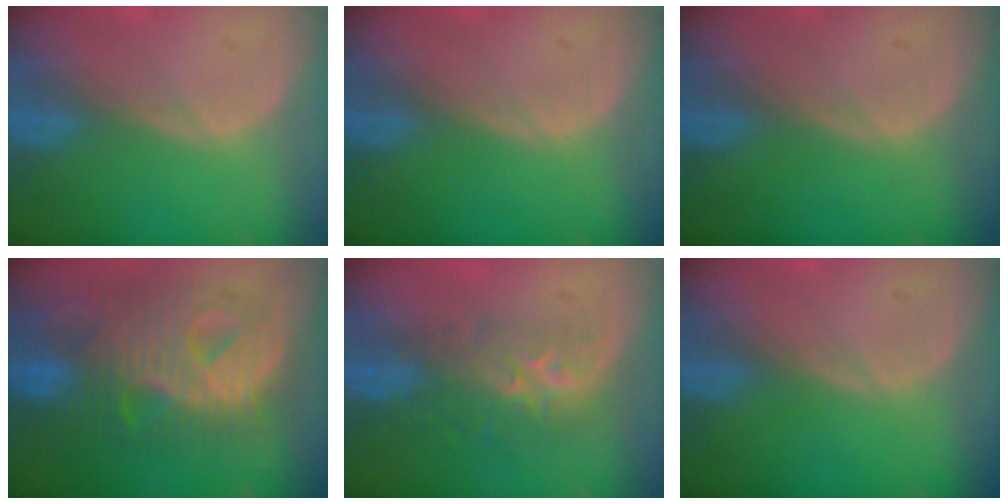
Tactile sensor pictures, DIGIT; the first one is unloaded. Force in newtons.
{"total": 0.0}
{"total": 0.0}
{"total": 12.7, "press": 12.7, "slide": 1.2}
{"total": 8.8, "press": 7.2, "slide": 4.9}
{"total": 0.0}